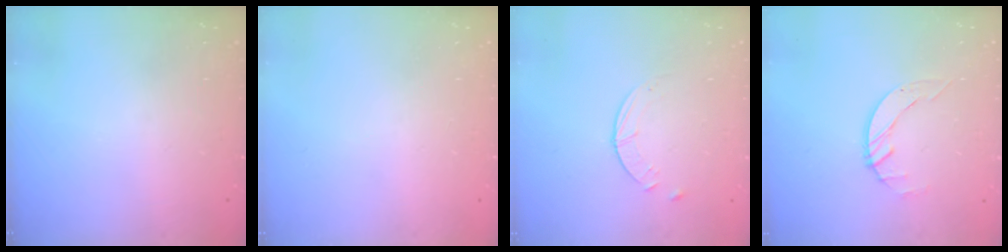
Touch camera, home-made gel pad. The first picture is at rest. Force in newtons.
{"total": 0.0}
{"total": 2.6, "press": 2.5, "slide": 0.3}
{"total": 2.9, "press": 2.8, "slide": 0.3}